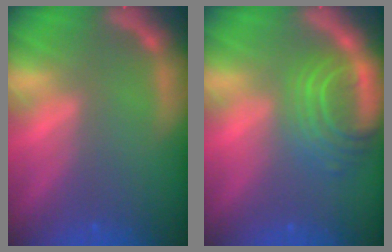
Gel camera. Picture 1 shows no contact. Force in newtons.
{"total": 6.6}